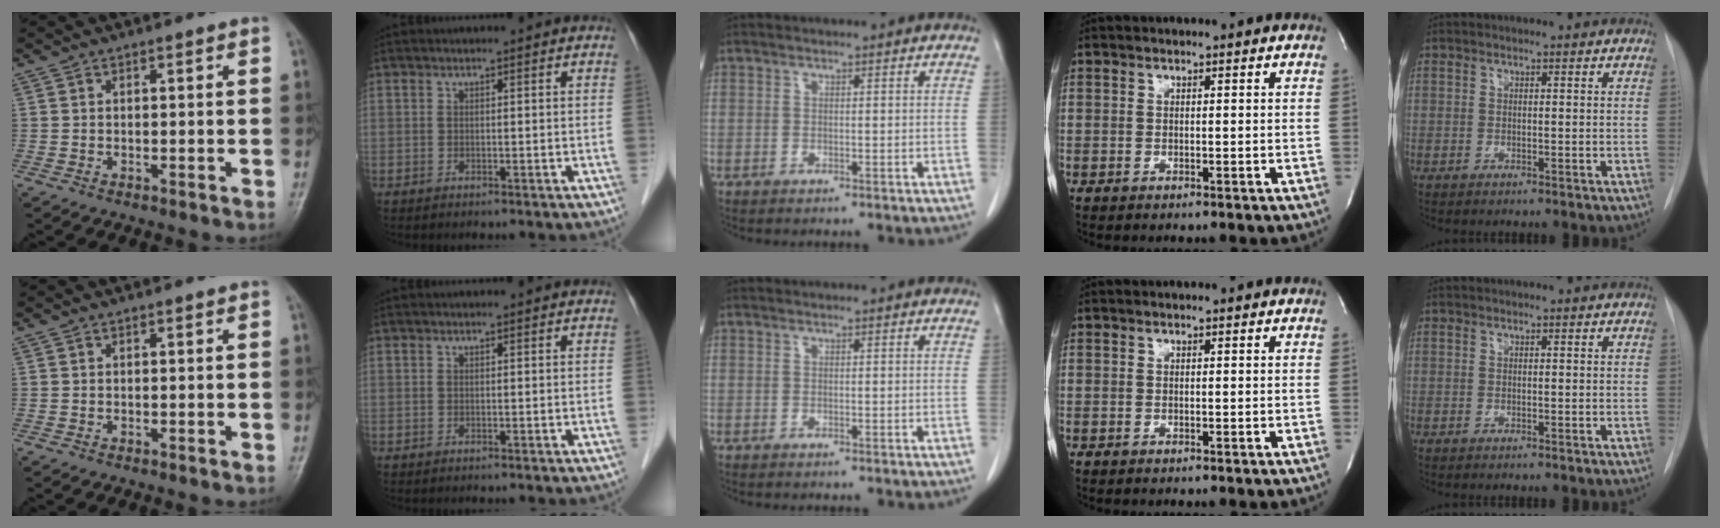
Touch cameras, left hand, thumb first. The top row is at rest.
{}